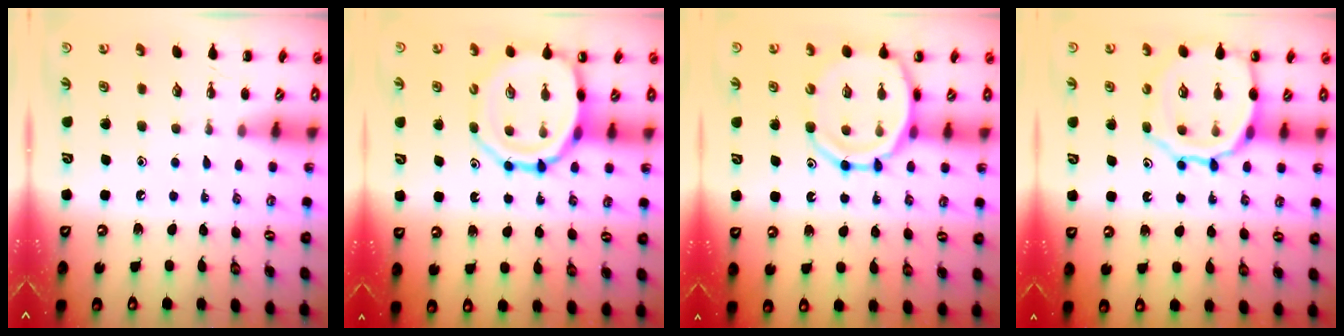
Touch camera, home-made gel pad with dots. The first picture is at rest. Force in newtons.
{"total": 13.6, "press": 13.3, "slide": 3.1}
{"total": 13.0, "press": 12.6, "slide": 3.4}
{"total": 14.6, "press": 14.5, "slide": 1.7}